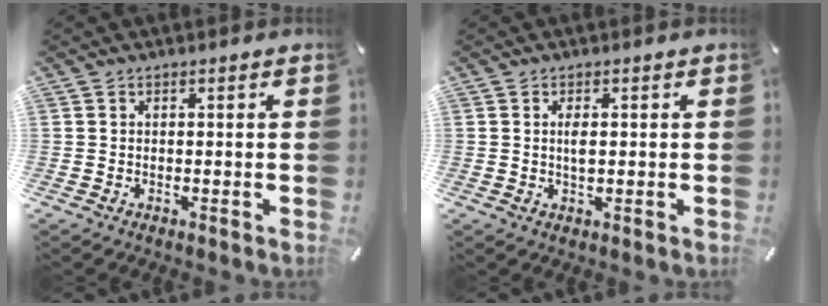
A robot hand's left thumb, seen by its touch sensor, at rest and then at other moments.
{"total": 2.7, "force": [0.3, 0.8, 2.5], "torque": [-0.058, -0.003, 0.001]}